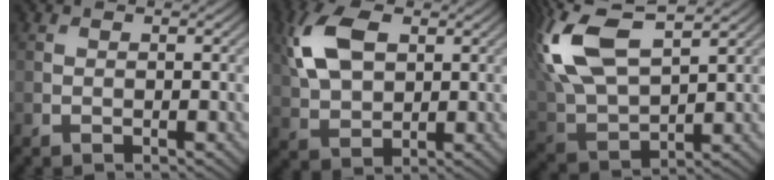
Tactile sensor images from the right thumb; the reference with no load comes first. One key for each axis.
{"total": 9.9, "fx": 3.3, "fy": 5.8, "fz": 7.4, "tx": -0.198, "ty": 0.018, "tz": 0.063}
{"total": 14.8, "fx": 6.2, "fy": 7.2, "fz": 11.4, "tx": -0.278, "ty": 0.014, "tz": 0.124}